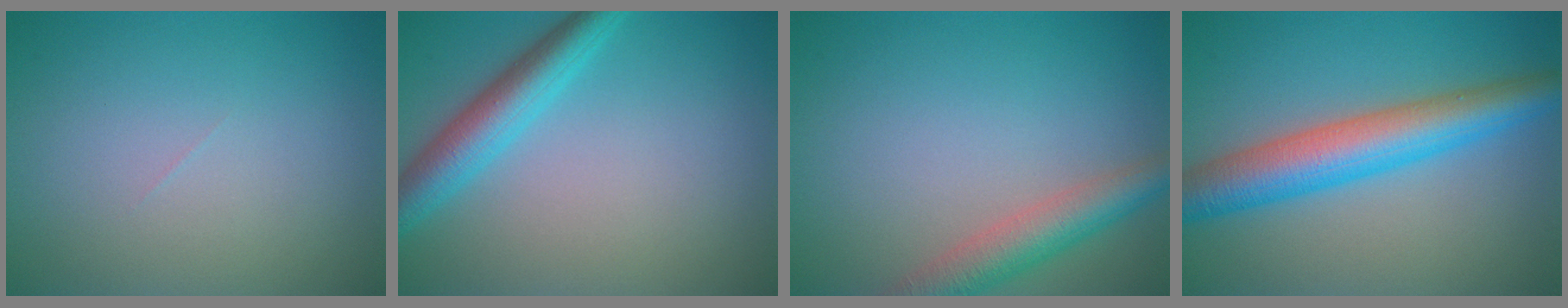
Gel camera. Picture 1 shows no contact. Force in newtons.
{"total": 4.5, "press": 4.5, "slide": 0.1}
{"total": 4.5, "press": 4.4, "slide": 0.3}
{"total": 7.2, "press": 7.2, "slide": 0.1}